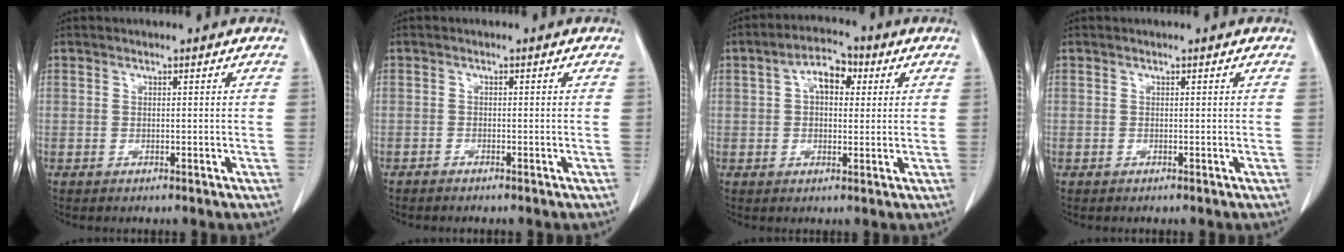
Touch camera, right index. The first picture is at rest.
{"total": 0.9, "force": [-0.8, 0.2, 0.3], "torque": [-0.006, 0.000, -0.015]}
{"total": 6.2, "force": [1.7, 3.5, 4.8], "torque": [-0.087, 0.025, 0.025]}
{"total": 0.0}